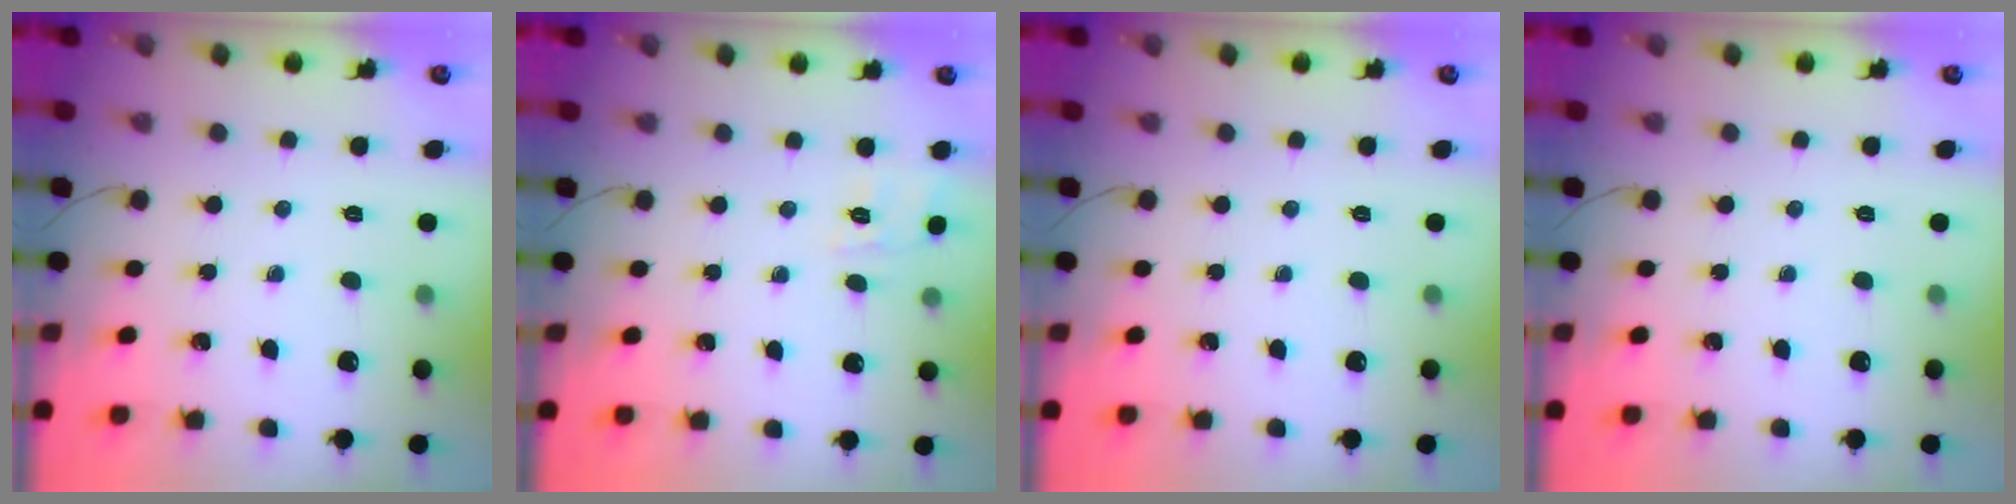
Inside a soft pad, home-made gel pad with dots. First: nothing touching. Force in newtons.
{"total": 3.4, "press": 3.1, "slide": 1.4}
{"total": 0.0}
{"total": 0.0}